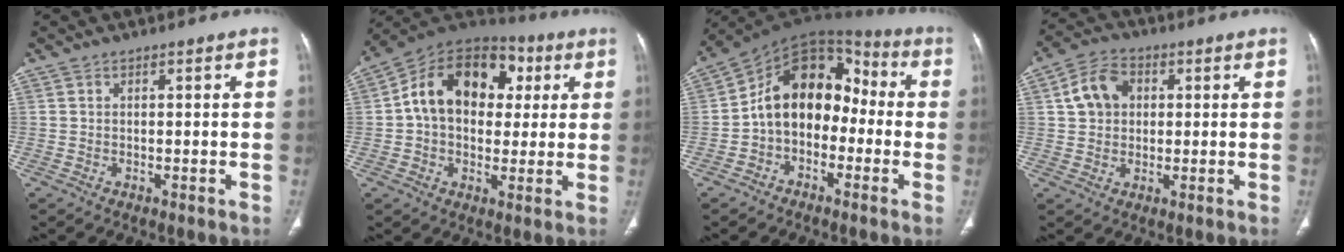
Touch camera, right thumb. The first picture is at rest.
{"total": 18.5, "force": [3.3, 13.4, 12.3], "torque": [-0.167, 0.026, 0.043]}
{"total": 14.7, "force": [-2.1, 10.6, 9.9], "torque": [-0.123, 0.068, -0.052]}
{"total": 8.9, "force": [2.3, 6.6, 5.5], "torque": [-0.089, 0.010, 0.038]}